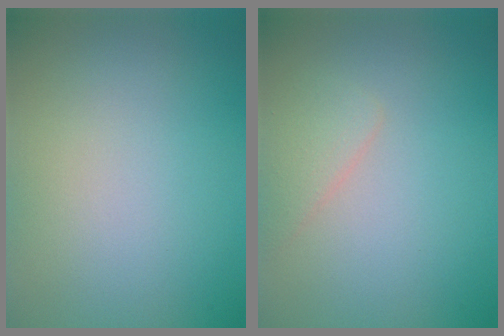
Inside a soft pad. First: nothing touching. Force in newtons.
{"total": 1.7, "press": 1.7, "slide": 0.1}